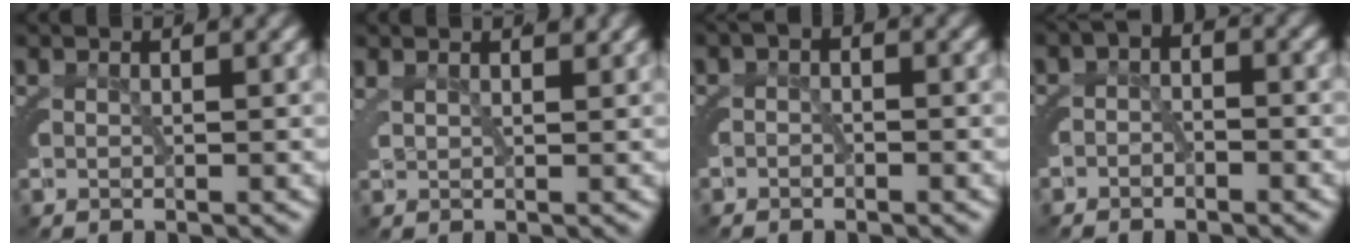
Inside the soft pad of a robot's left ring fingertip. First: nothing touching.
{"total": 1.3, "force": [1.2, 0.3, 0.5], "torque": [-0.007, -0.001, 0.025]}
{"total": 0.9, "force": [-0.9, -0.2, 0.1], "torque": [0.009, 0.000, -0.019]}
{"total": 1.3, "force": [-1.1, 0.5, 0.5], "torque": [0.007, -0.002, -0.025]}